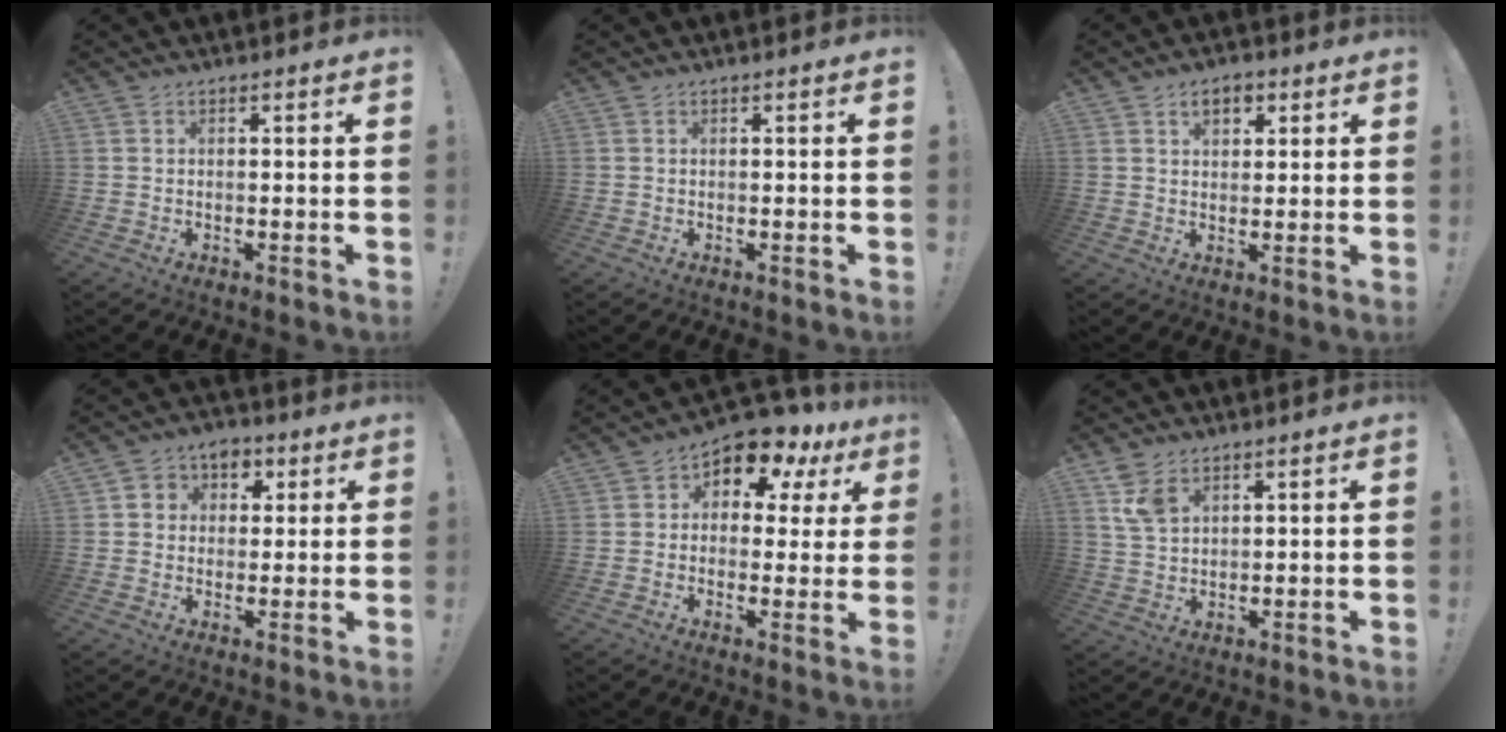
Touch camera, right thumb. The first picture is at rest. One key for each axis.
{"total": 0.0}
{"total": 5.1, "fx": 2.3, "fy": 3.3, "fz": 3.1, "tx": -0.044, "ty": 0.004, "tz": 0.039}
{"total": 6.3, "fx": 1.0, "fy": 6.0, "fz": 1.7, "tx": -0.021, "ty": 0.004, "tz": 0.020}
{"total": 8.1, "fx": 5.1, "fy": 5.0, "fz": 3.8, "tx": -0.058, "ty": -0.046, "tz": 0.092}
{"total": 6.3, "fx": 3.8, "fy": 3.5, "fz": 3.6, "tx": -0.068, "ty": -0.013, "tz": 0.075}